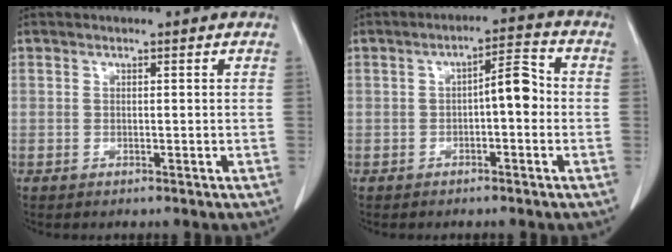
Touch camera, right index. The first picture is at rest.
{"total": 5.2, "force": [-0.5, 1.4, 5.0], "torque": [-0.072, 0.024, -0.010]}